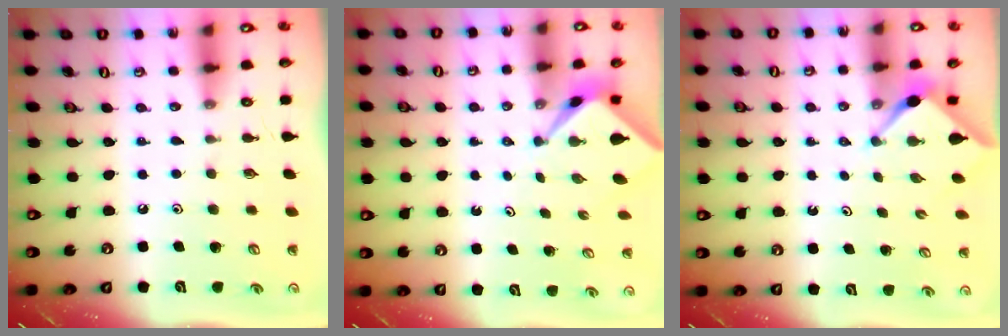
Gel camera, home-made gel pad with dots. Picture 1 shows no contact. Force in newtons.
{"total": 1.6, "press": 1.5, "slide": 0.2}
{"total": 3.1, "press": 3.0, "slide": 0.4}